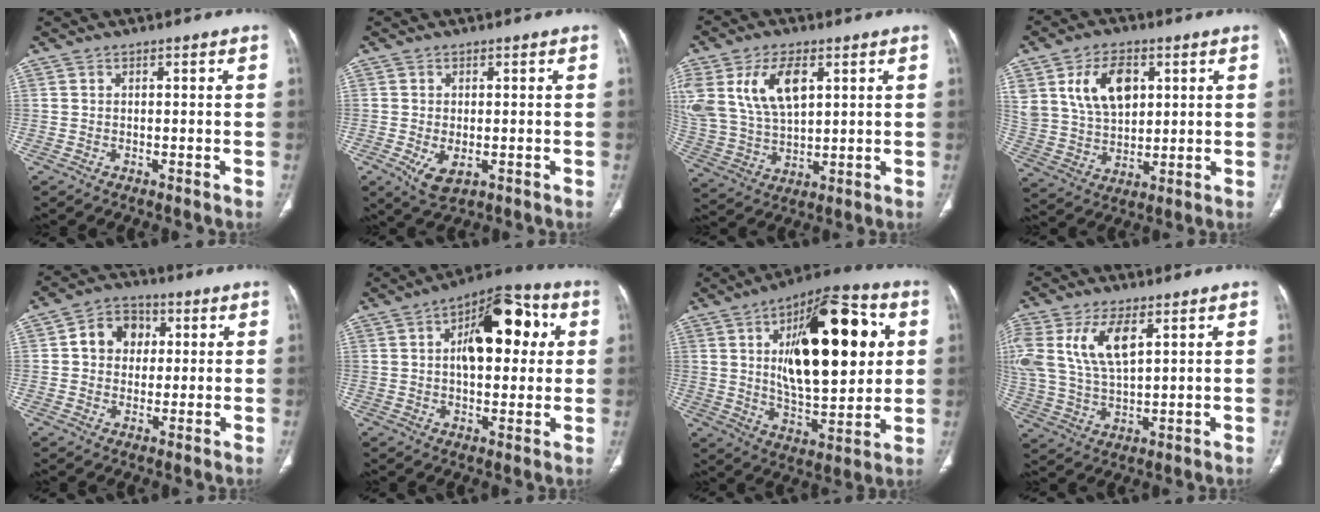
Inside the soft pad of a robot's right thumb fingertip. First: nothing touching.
{"total": 4.7, "force": [-1.2, 2.6, 3.8], "torque": [-0.071, -0.010, -0.011]}
{"total": 15.9, "force": [6.0, 9.0, 11.7], "torque": [-0.232, -0.011, 0.126]}
{"total": 12.8, "force": [4.6, 8.4, 8.4], "torque": [-0.127, -0.013, 0.097]}
{"total": 8.3, "force": [1.7, 6.9, 4.3], "torque": [-0.036, 0.008, 0.020]}
{"total": 16.5, "force": [3.8, 8.5, 13.6], "torque": [-0.162, 0.019, 0.053]}
{"total": 27.3, "force": [6.3, 11.9, 23.8], "torque": [-0.330, -0.013, 0.094]}
{"total": 13.4, "force": [5.2, 6.6, 10.5], "torque": [-0.221, -0.007, 0.108]}